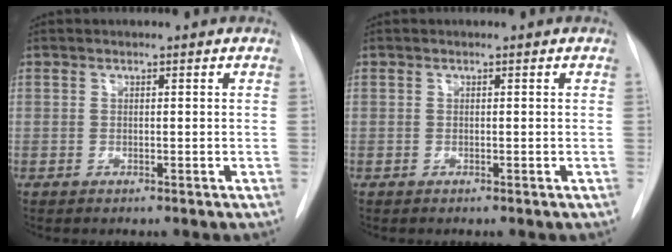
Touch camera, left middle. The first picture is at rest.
{"total": 0.0}